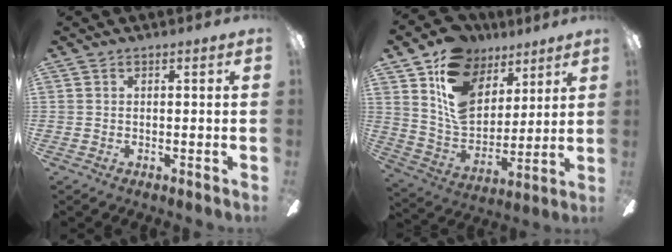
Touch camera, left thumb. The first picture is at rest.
{"total": 17.0, "force": [9.0, 11.8, 8.3], "torque": [-0.156, -0.043, 0.175]}